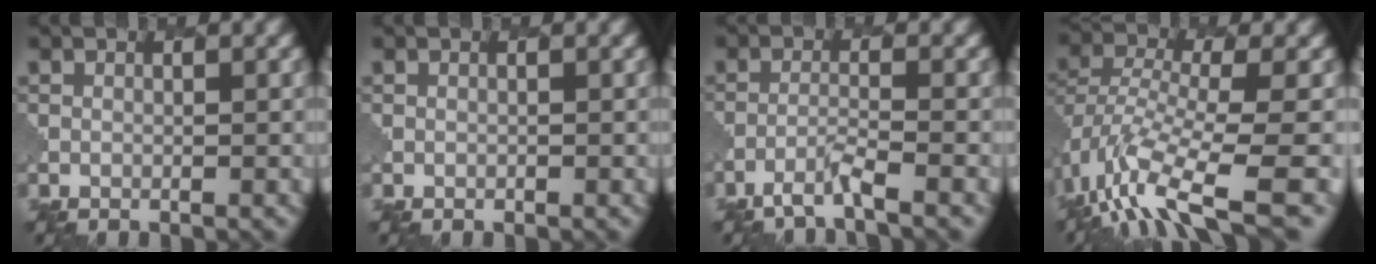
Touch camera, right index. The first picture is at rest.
{"total": 0.0}
{"total": 2.2, "force": [-1.8, -0.1, 1.3], "torque": [-0.027, 0.003, -0.052]}
{"total": 8.7, "force": [-4.5, 3.3, 6.7], "torque": [-0.139, -0.009, -0.086]}